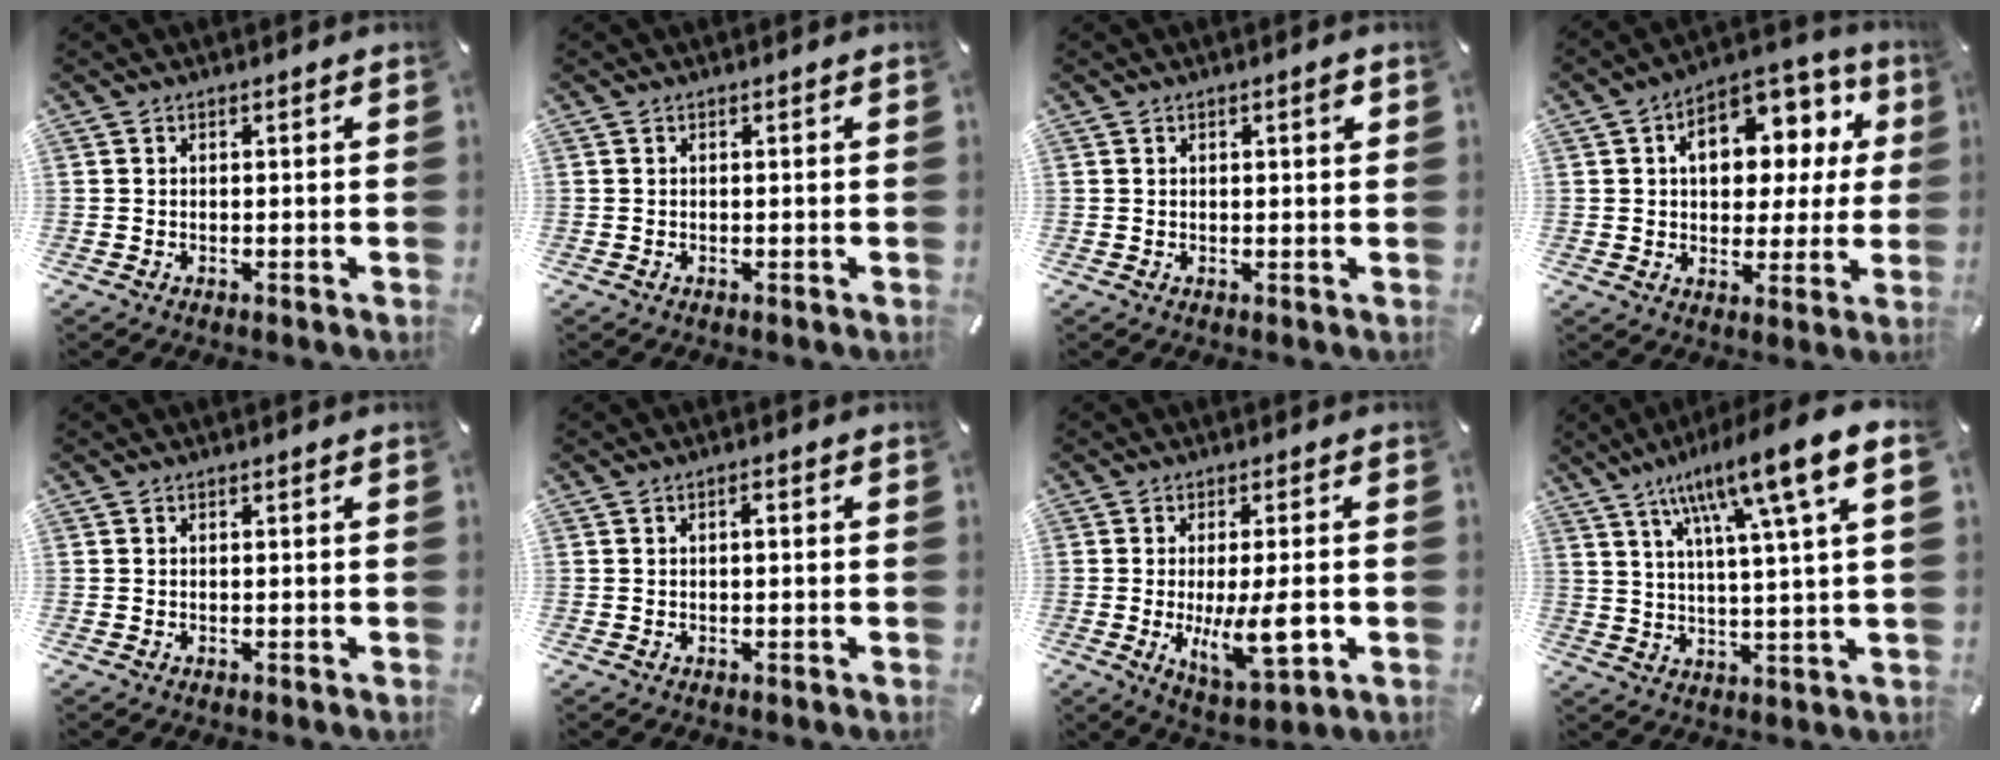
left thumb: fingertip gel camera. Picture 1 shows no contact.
{"total": 0.0}
{"total": 1.6, "force": [0.7, 0.6, 1.3], "torque": [-0.020, 0.001, 0.009]}
{"total": 13.7, "force": [3.8, 9.6, 9.0], "torque": [-0.128, -0.016, 0.066]}
{"total": 0.0}
{"total": 0.9, "force": [0.0, 0.4, 0.8], "torque": [-0.017, 0.003, 0.000]}
{"total": 11.9, "force": [-1.4, 3.7, 11.3], "torque": [-0.205, -0.025, -0.023]}
{"total": 13.9, "force": [7.9, 1.1, 11.4], "torque": [-0.203, -0.031, 0.119]}